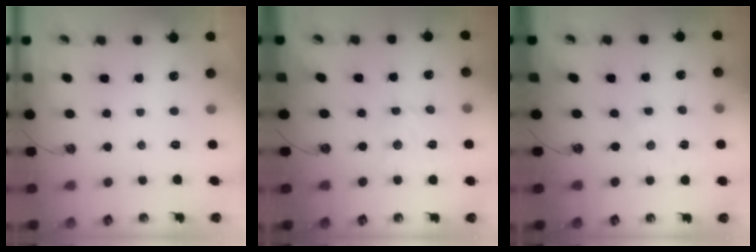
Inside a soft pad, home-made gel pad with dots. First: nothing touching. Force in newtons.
{"total": 3.5, "press": 3.5, "slide": 0.7}
{"total": 0.0}